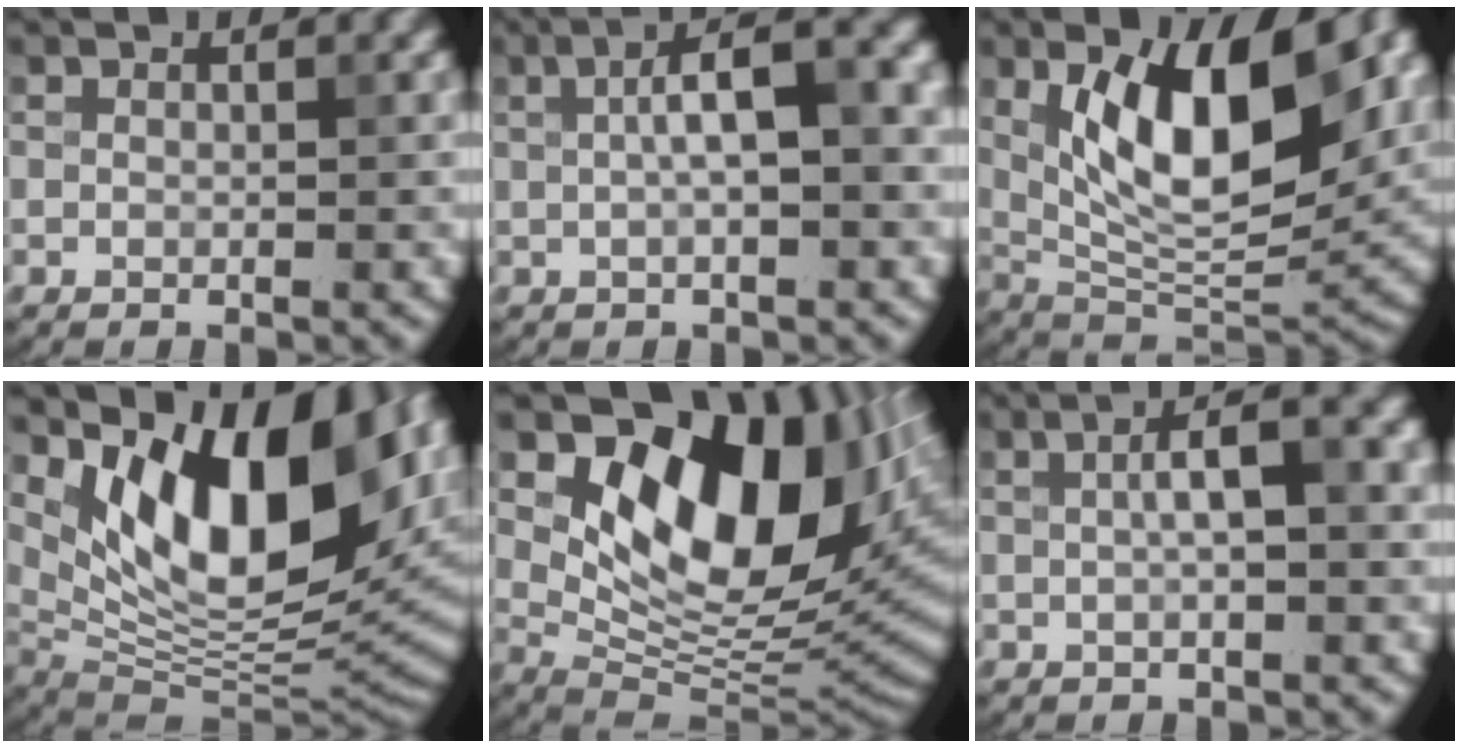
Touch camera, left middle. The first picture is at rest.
{"total": 7.3, "force": [0.8, 2.6, 6.7], "torque": [-0.104, 0.022, 0.015]}
{"total": 11.9, "force": [2.7, 5.3, 10.3], "torque": [-0.157, -0.003, 0.048]}
{"total": 16.5, "force": [5.8, 8.2, 13.1], "torque": [-0.184, 0.008, 0.106]}
{"total": 12.8, "force": [4.1, 7.4, 9.7], "torque": [-0.138, -0.004, 0.084]}
{"total": 4.5, "force": [0.3, 1.4, 4.3], "torque": [-0.071, 0.016, 0.008]}